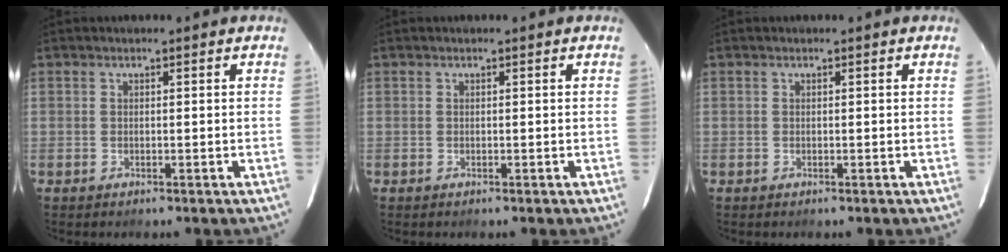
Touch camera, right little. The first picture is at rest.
{"total": 0.0}
{"total": 0.0}